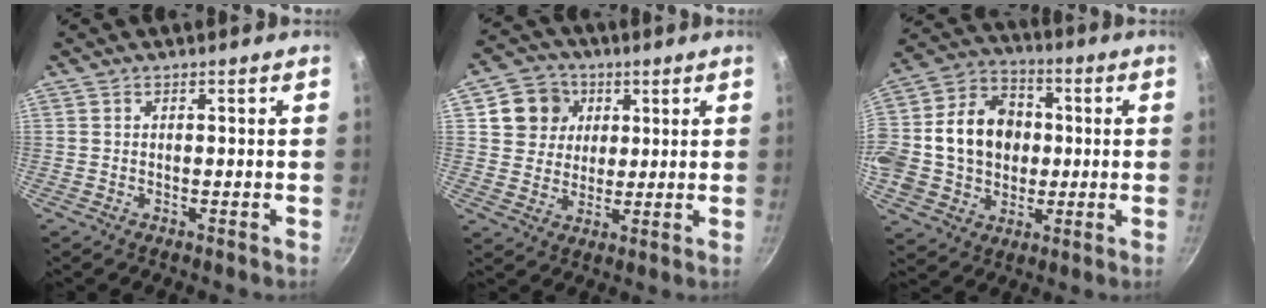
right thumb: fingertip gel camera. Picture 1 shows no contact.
{"total": 9.1, "force": [3.1, 8.1, 2.8], "torque": [-0.017, 0.006, 0.050]}
{"total": 20.6, "force": [0.4, 16.6, 12.1], "torque": [-0.212, 0.035, 0.003]}